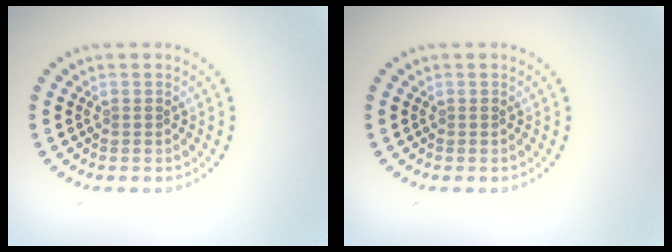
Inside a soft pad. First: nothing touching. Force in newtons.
{"total": 0.0}